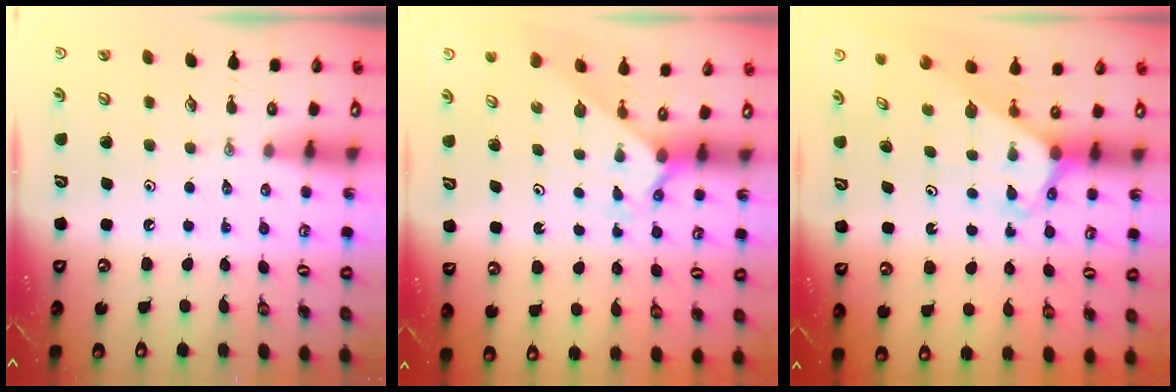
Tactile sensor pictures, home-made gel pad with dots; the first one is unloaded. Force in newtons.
{"total": 2.1, "press": 2.1, "slide": 0.3}
{"total": 2.7, "press": 2.7, "slide": 0.2}